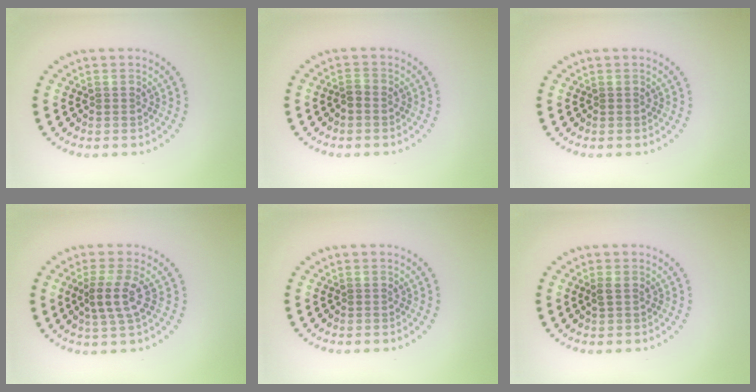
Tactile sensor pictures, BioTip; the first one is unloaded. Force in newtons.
{"total": 0.9, "press": 0.8, "slide": 0.4}
{"total": 0.0}
{"total": 2.9, "press": 2.5, "slide": 1.3}
{"total": 0.0}
{"total": 0.8, "press": 0.8, "slide": 0.2}